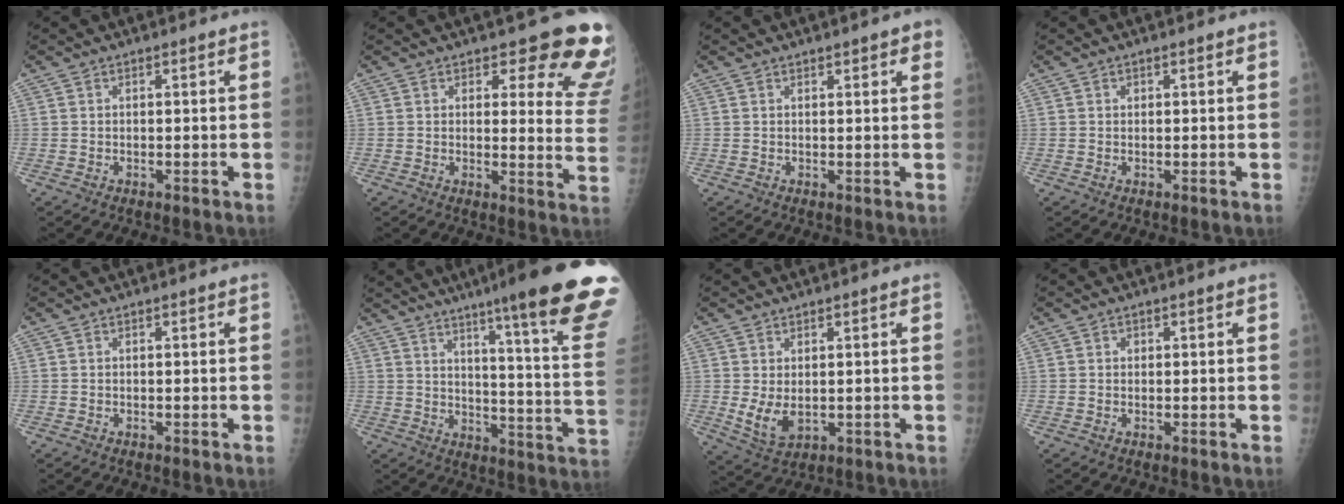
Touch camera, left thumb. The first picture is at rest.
{"total": 13.7, "force": [10.6, 5.0, 7.2], "torque": [-0.021, -0.073, 0.097]}
{"total": 2.9, "force": [1.7, 0.9, 2.2], "torque": [-0.017, -0.003, 0.018]}
{"total": 0.5, "force": [0.2, 0.5, 0.2], "torque": [0.003, 0.000, 0.004]}
{"total": 0.0}
{"total": 25.8, "force": [18.1, 1.0, 18.4], "torque": [-0.218, -0.105, 0.239]}
{"total": 5.1, "force": [0.1, 3.1, 4.1], "torque": [-0.073, -0.011, 0.018]}
{"total": 0.7, "force": [0.2, 0.7, 0.2], "torque": [0.002, 0.001, 0.003]}